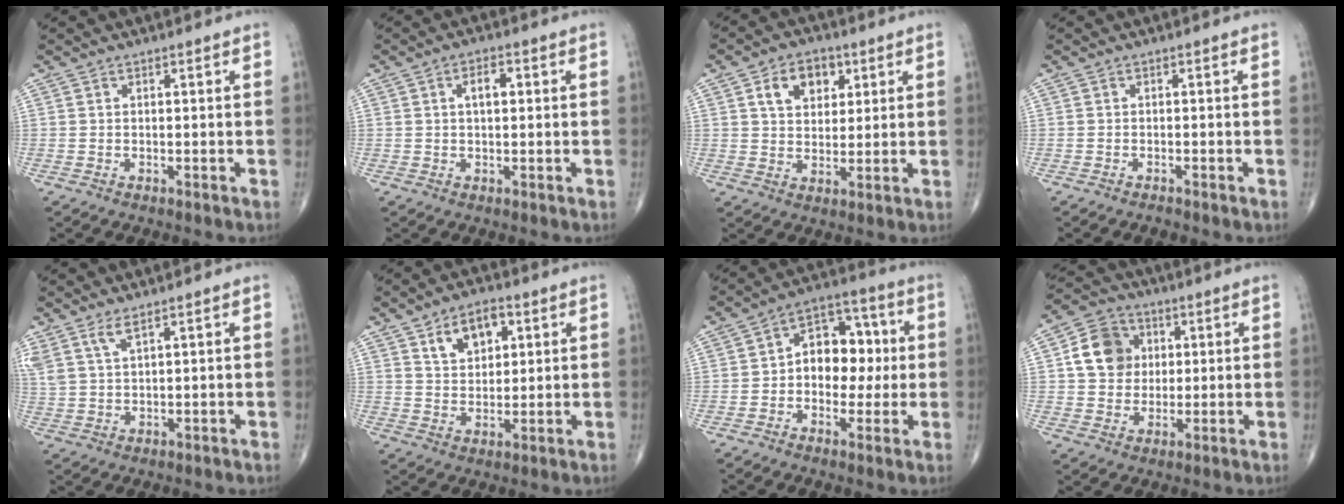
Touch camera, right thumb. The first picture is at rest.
{"total": 3.5, "force": [0.7, 1.7, 2.9], "torque": [-0.044, 0.007, 0.010]}
{"total": 8.5, "force": [3.4, 5.9, 5.1], "torque": [-0.052, -0.008, 0.054]}
{"total": 0.8, "force": [-0.7, 0.1, 0.3], "torque": [-0.010, 0.004, -0.012]}
{"total": 4.8, "force": [3.3, 1.4, 3.2], "torque": [-0.075, -0.008, 0.073]}
{"total": 8.2, "force": [3.8, 5.0, 5.3], "torque": [-0.062, -0.014, 0.063]}
{"total": 11.7, "force": [0.2, 8.3, 8.2], "torque": [-0.076, 0.033, -0.006]}
{"total": 10.3, "force": [1.9, 8.7, 5.0], "torque": [-0.063, 0.002, 0.027]}